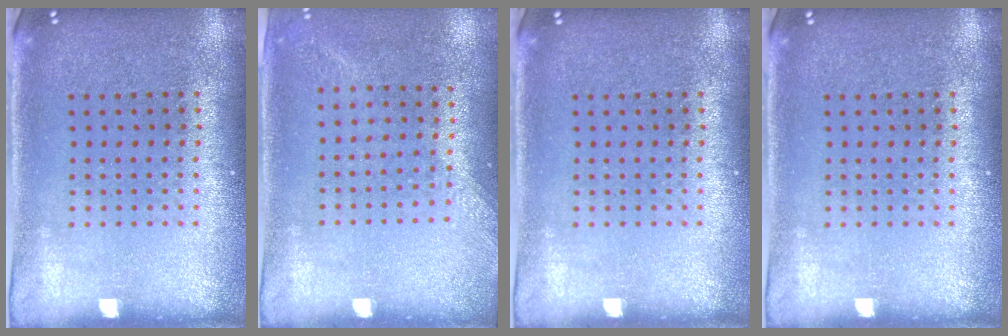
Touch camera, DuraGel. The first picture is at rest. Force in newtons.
{"total": 1.3, "press": 1.0, "slide": 0.7}
{"total": 0.0}
{"total": 0.0}